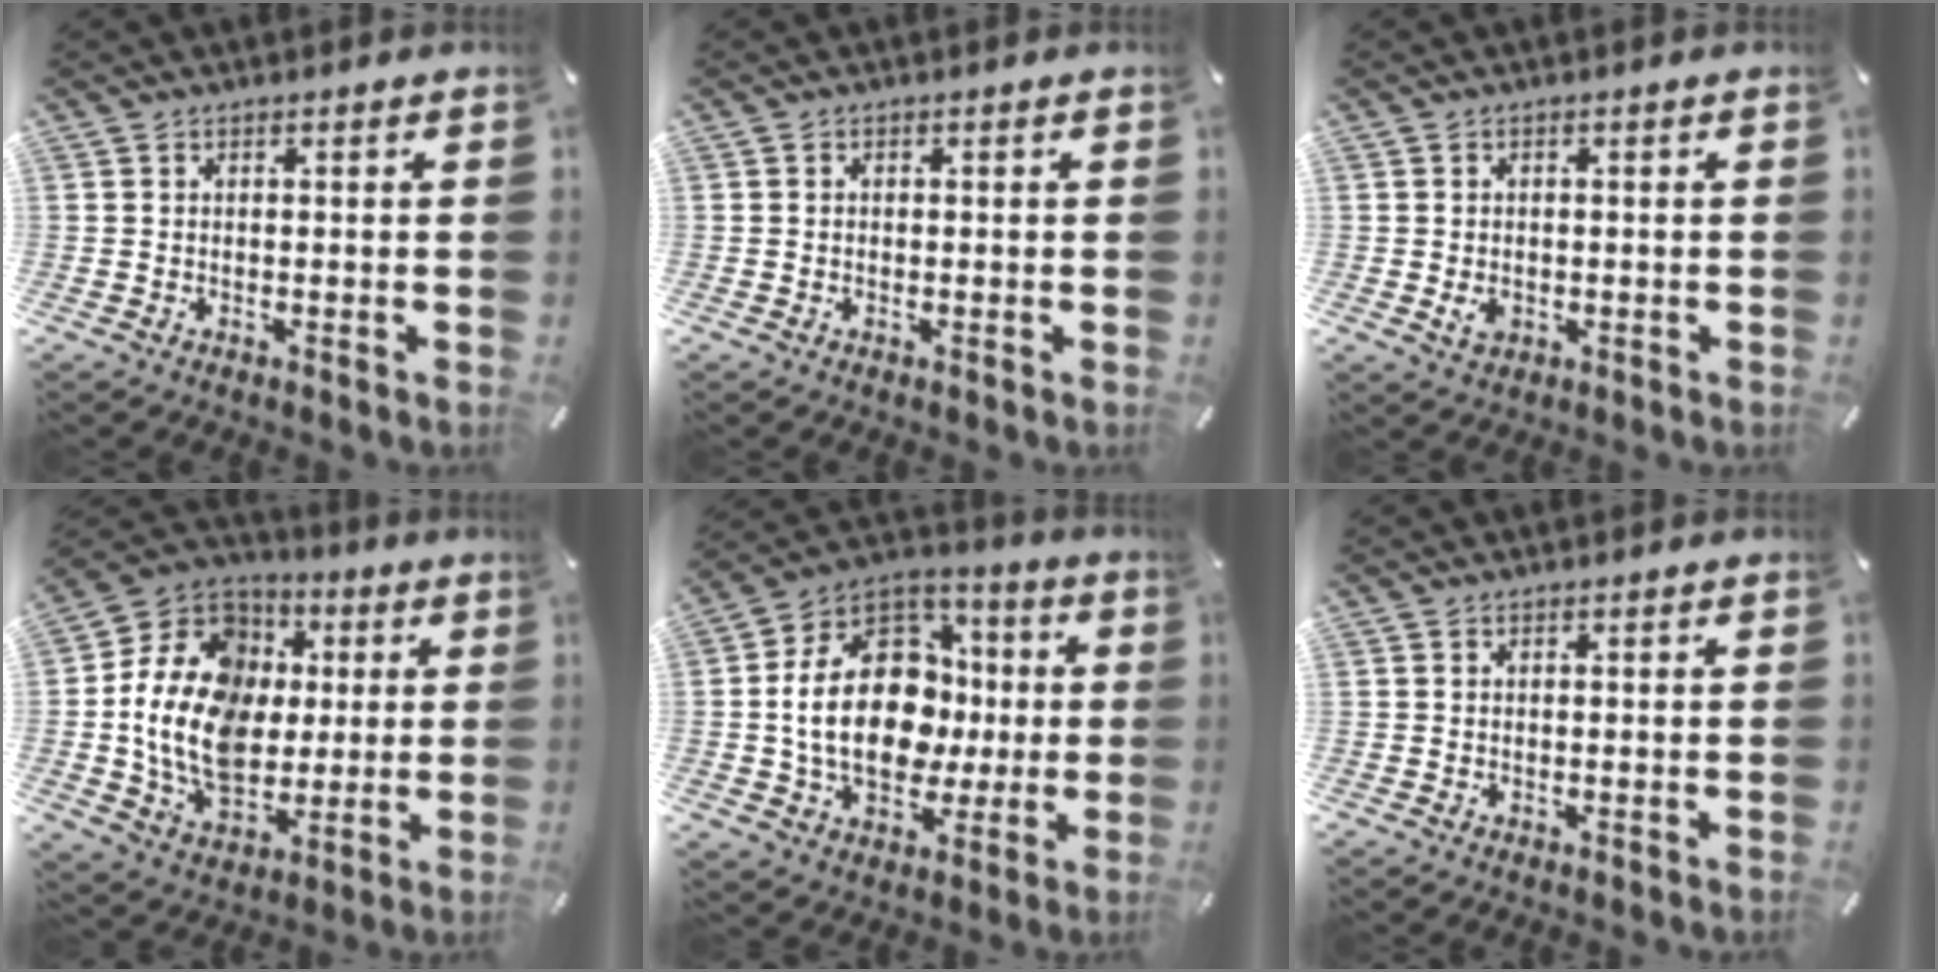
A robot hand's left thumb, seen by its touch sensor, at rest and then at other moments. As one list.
[{"total": 0.6, "force": [-0.1, 0.5, 0.3], "torque": [-0.006, 0.002, -0.003]}, {"total": 2.6, "force": [-0.5, 2.1, 1.4], "torque": [-0.017, 0.001, -0.010]}, {"total": 19.1, "force": [0.2, 15.5, 11.2], "torque": [-0.244, 0.004, 0.006]}, {"total": 21.3, "force": [-1.3, 15.6, 14.5], "torque": [-0.292, 0.010, -0.019]}, {"total": 0.0}]